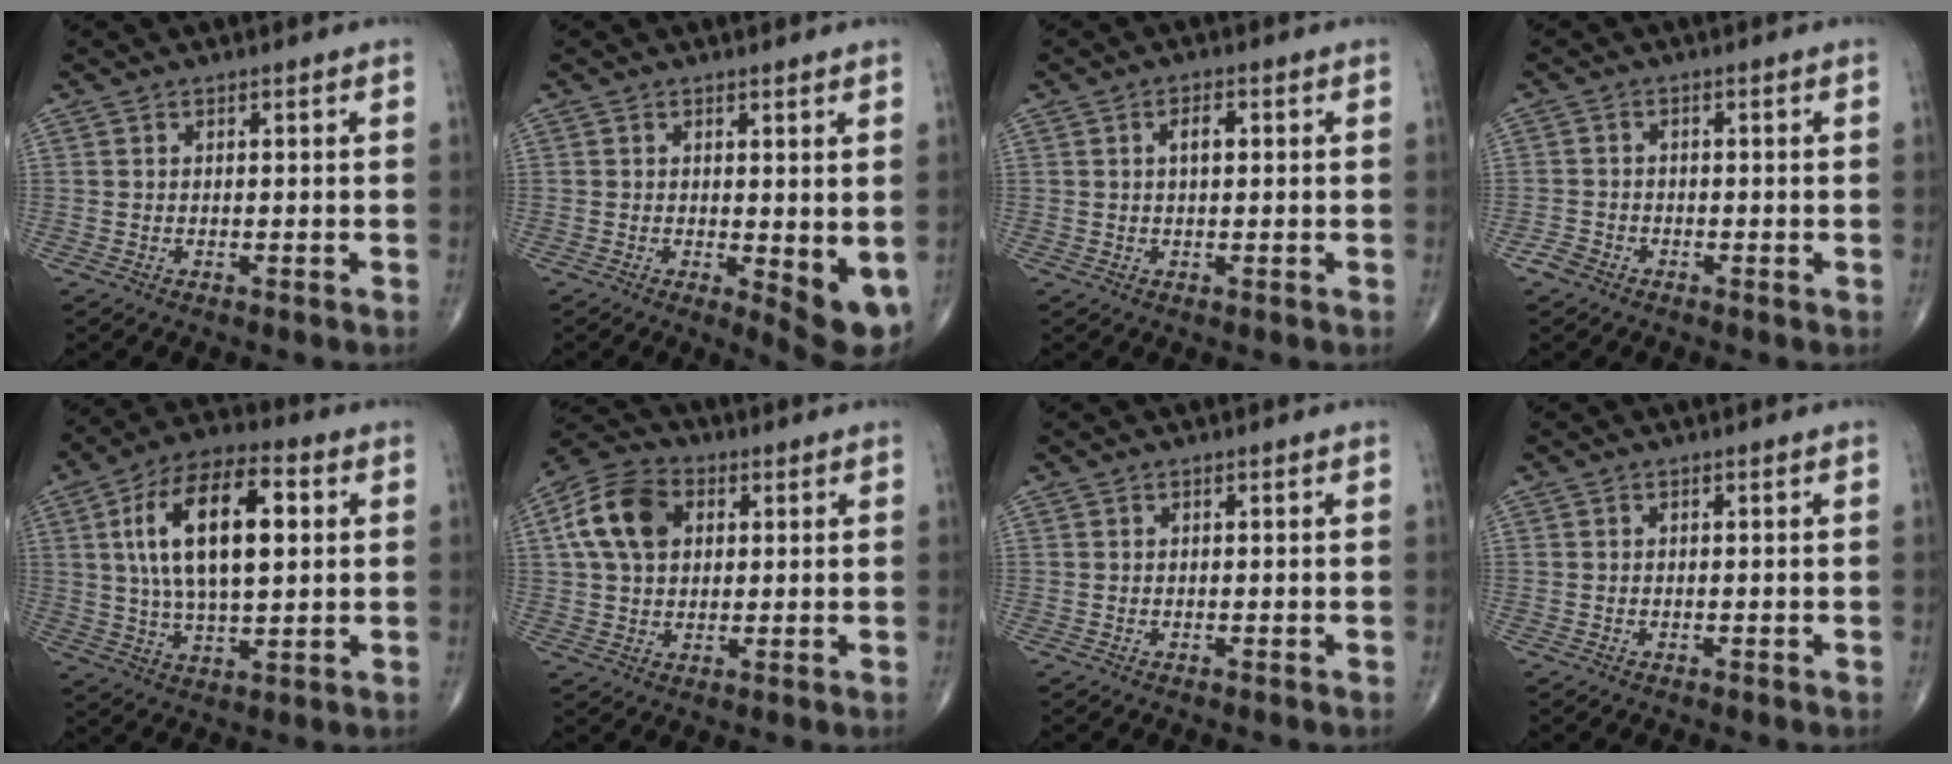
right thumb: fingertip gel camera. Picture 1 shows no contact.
{"total": 6.5, "force": [-0.4, 2.2, 6.1], "torque": [-0.077, -0.017, -0.001]}
{"total": 2.8, "force": [0.6, 1.4, 2.4], "torque": [-0.040, 0.005, 0.008]}
{"total": 2.3, "force": [-1.5, 1.5, 0.7], "torque": [-0.012, 0.003, -0.033]}
{"total": 18.9, "force": [4.0, 8.8, 16.2], "torque": [-0.276, 0.011, 0.065]}
{"total": 12.0, "force": [2.9, 8.5, 7.9], "torque": [-0.137, 0.014, 0.044]}
{"total": 0.0}
{"total": 0.0}